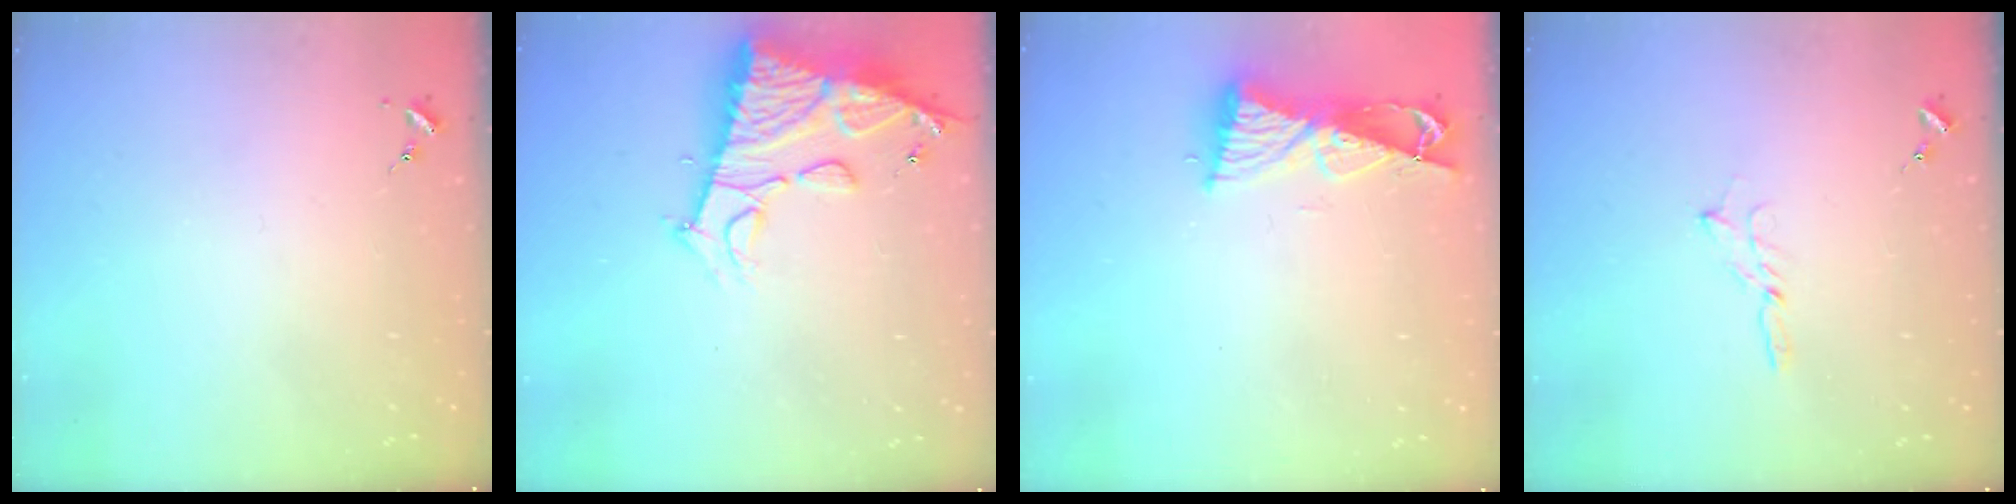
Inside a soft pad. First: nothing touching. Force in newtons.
{"total": 14.3, "press": 14.2, "slide": 1.3}
{"total": 8.5, "press": 8.4, "slide": 1.0}
{"total": 2.1, "press": 2.1, "slide": 0.2}